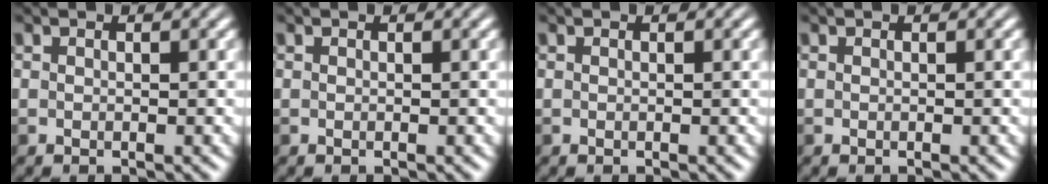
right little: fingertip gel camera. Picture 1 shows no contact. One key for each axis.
{"total": 0.0}
{"total": 0.0}
{"total": 0.0}